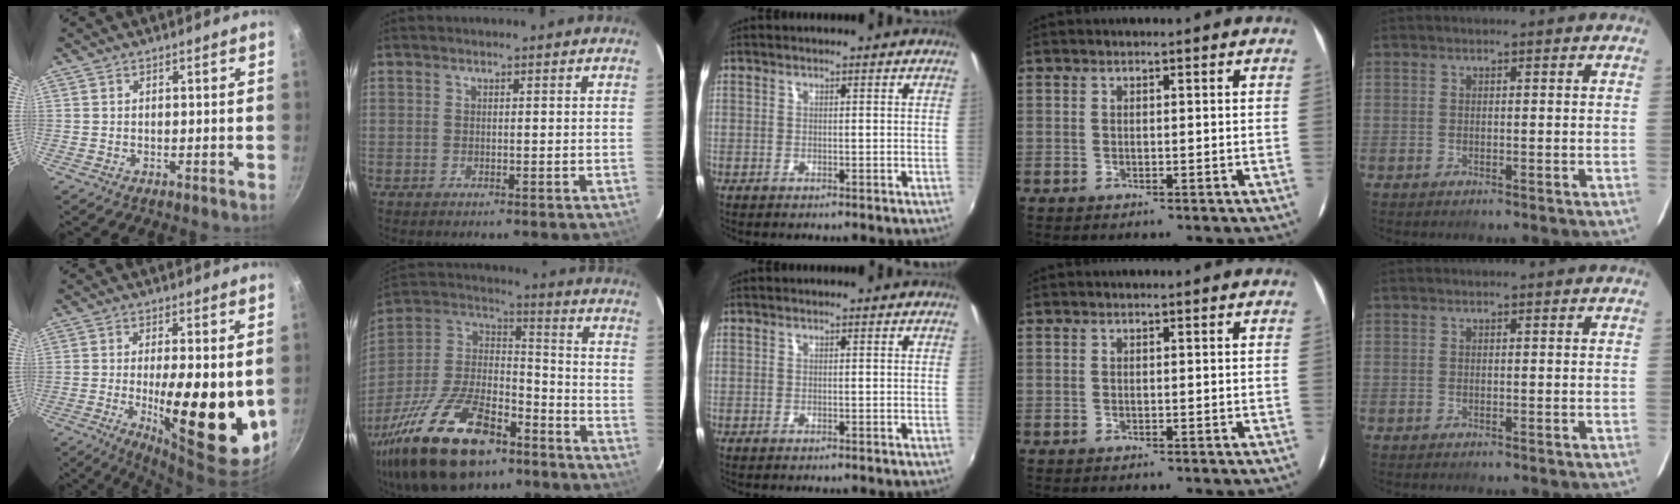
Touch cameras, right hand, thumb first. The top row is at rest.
{"thumb": {"total": 16.6, "force": [-1.5, 5.2, 15.6], "torque": [-0.220, -0.011, -0.015]}, "index": {"total": 28.5, "force": [-17.7, 12.9, 18.3], "torque": [-0.375, -0.018, -0.295]}}